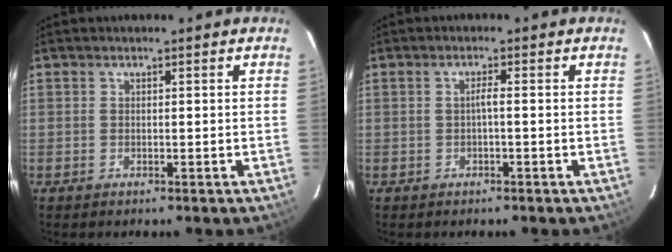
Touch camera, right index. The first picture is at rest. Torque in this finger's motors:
{"motor_torque": [0.23, -0.14, 0.22, 0.04]}